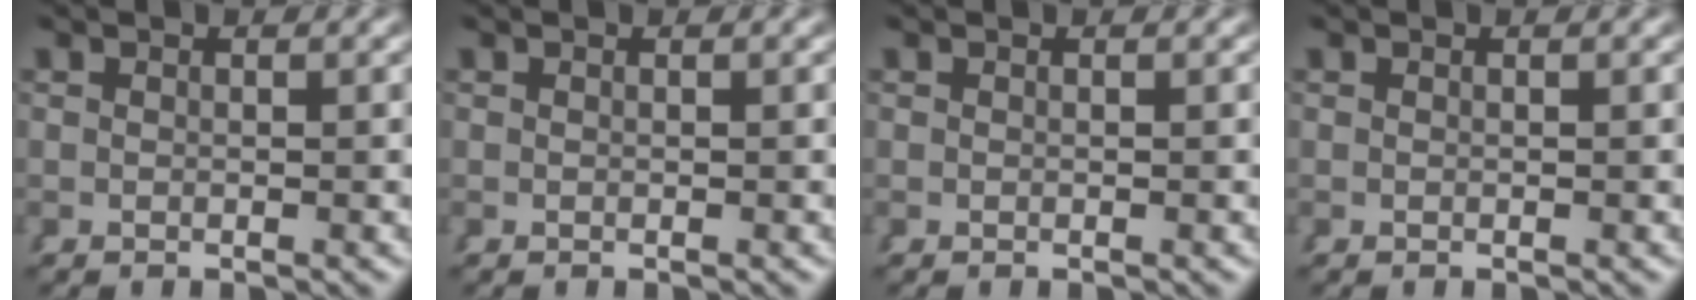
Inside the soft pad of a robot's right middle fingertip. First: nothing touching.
{"total": 0.0}
{"total": 0.0}
{"total": 0.0}